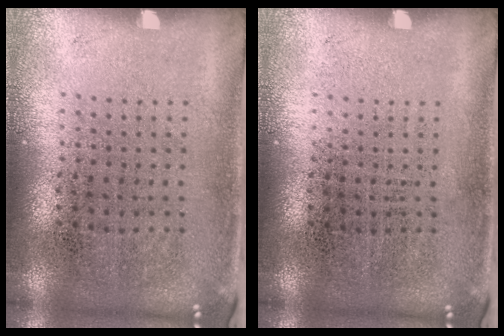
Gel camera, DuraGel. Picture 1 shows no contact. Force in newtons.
{"total": 0.0}